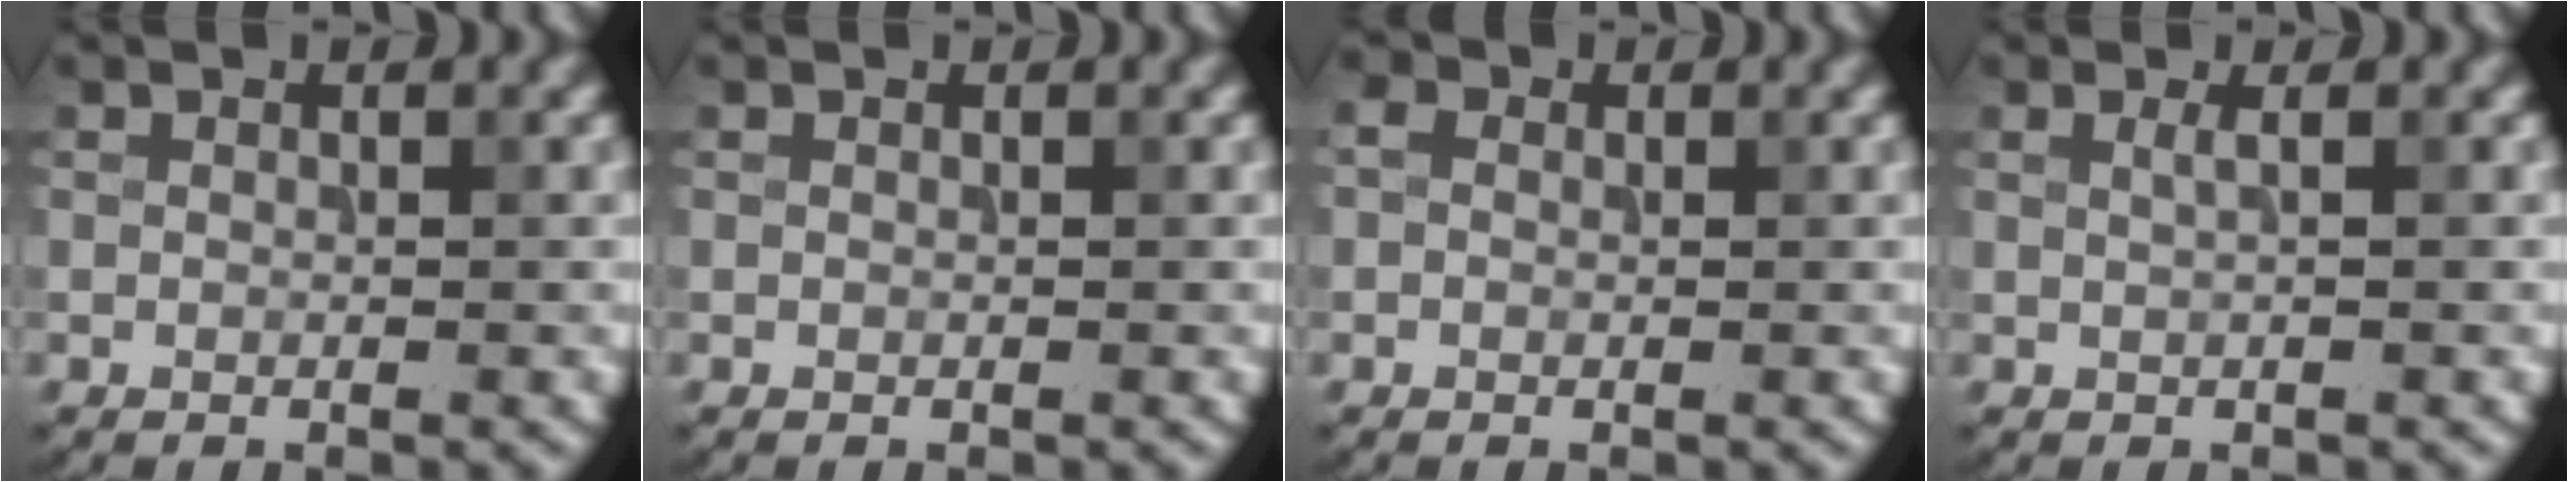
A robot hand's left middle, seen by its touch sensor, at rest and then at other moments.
{"total": 0.0}
{"total": 1.1, "force": [0.2, 1.0, 0.6], "torque": [-0.008, 0.000, -0.004]}
{"total": 1.2, "force": [0.4, 0.4, 1.0], "torque": [-0.013, 0.000, 0.002]}